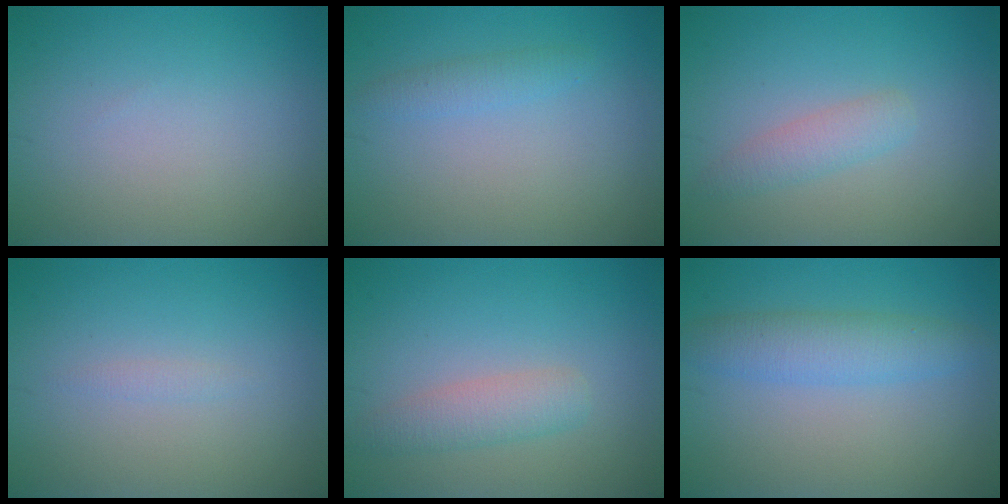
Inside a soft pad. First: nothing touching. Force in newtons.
{"total": 1.4, "press": 1.4, "slide": 0.1}
{"total": 1.9, "press": 1.9, "slide": 0.1}
{"total": 0.6, "press": 0.6, "slide": 0.0}
{"total": 2.6, "press": 2.6, "slide": 0.2}
{"total": 3.4, "press": 3.4, "slide": 0.1}